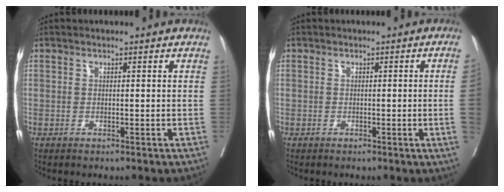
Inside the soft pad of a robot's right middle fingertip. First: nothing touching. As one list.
[{"total": 2.3, "force": [-0.3, -0.7, 2.1], "torque": [-0.023, -0.003, -0.001]}]